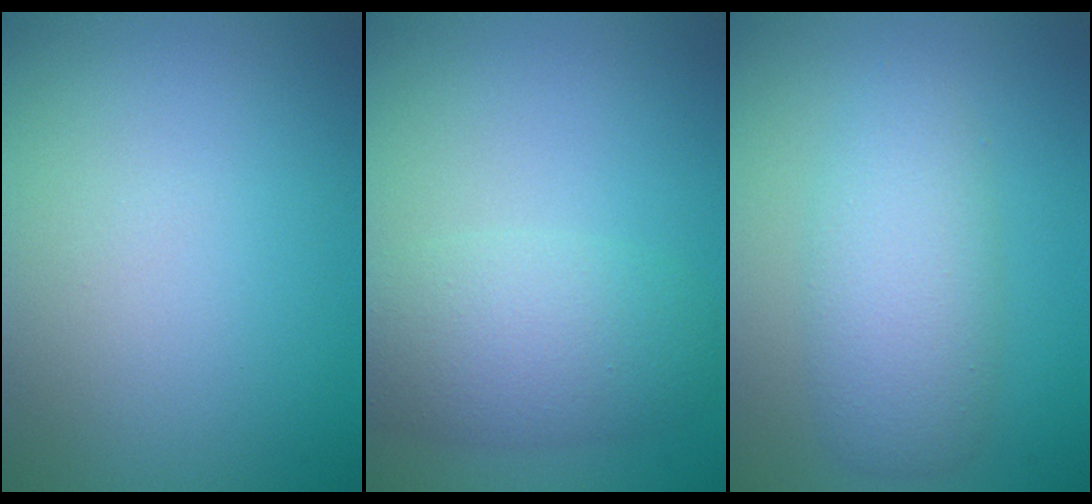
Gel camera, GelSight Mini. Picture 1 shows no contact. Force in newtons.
{"total": 4.9, "press": 4.9, "slide": 0.5}
{"total": 4.6, "press": 4.6, "slide": 0.1}